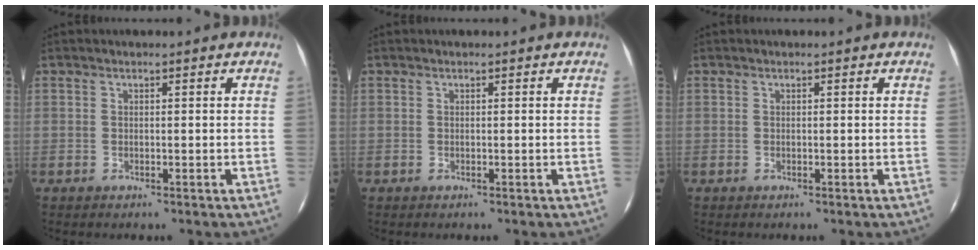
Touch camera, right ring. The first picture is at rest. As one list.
[{"total": 0.0}, {"total": 0.0}]